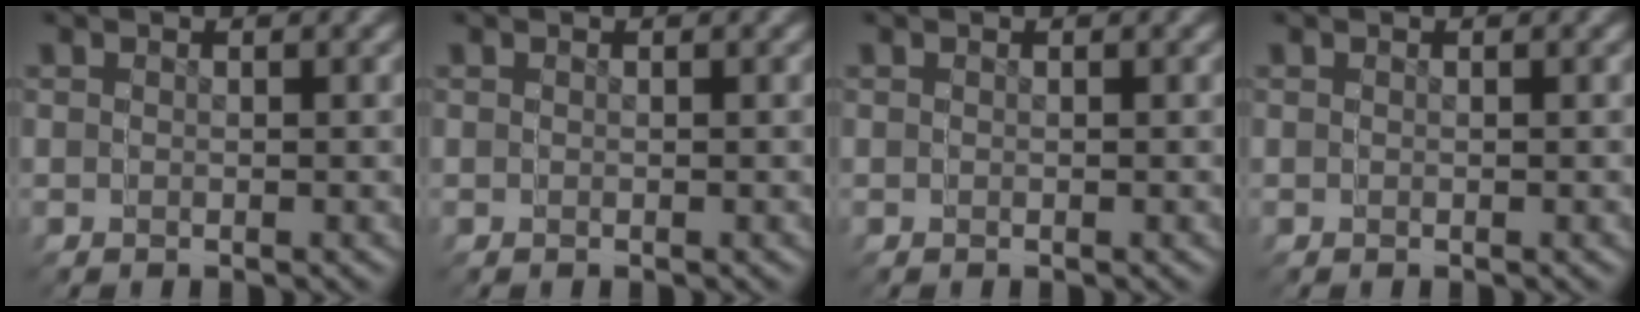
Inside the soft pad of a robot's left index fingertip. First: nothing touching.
{"total": 0.0}
{"total": 0.0}
{"total": 0.0}